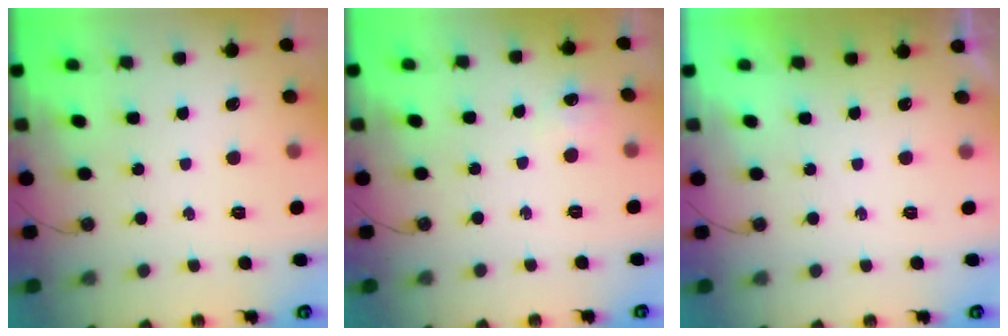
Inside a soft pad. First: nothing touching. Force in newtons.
{"total": 4.3, "press": 4.2, "slide": 0.6}
{"total": 0.0}